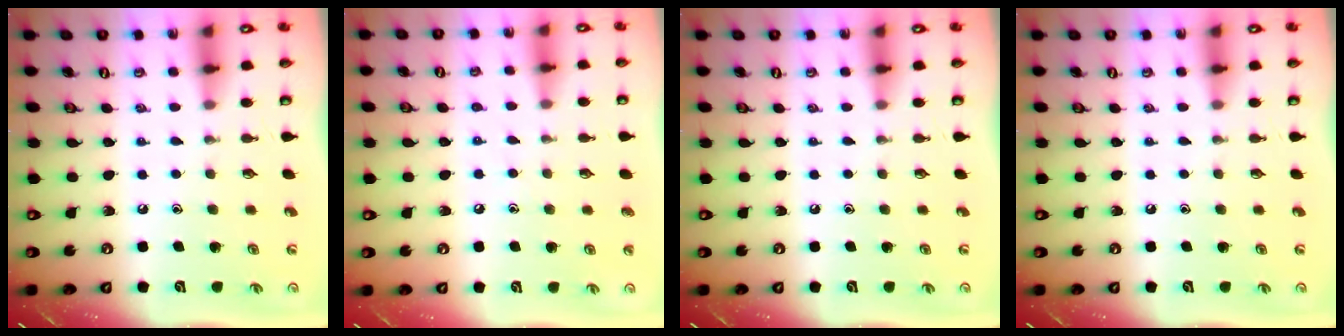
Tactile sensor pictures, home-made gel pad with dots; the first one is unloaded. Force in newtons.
{"total": 5.6, "press": 5.6, "slide": 0.6}
{"total": 0.0}
{"total": 0.0}